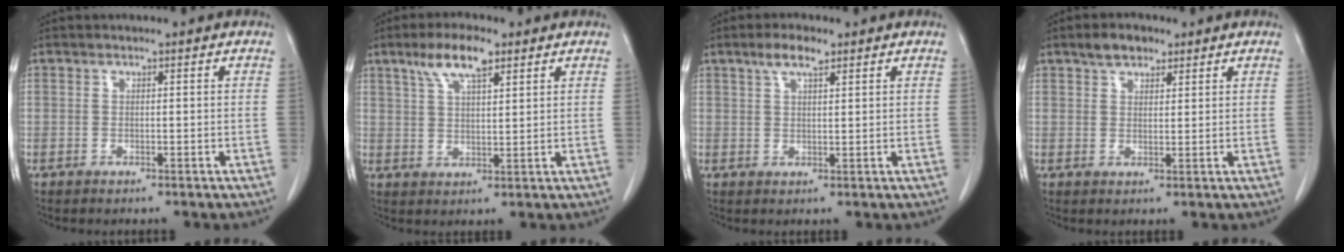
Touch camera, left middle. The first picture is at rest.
{"total": 6.9, "force": [4.3, 1.7, 5.1], "torque": [-0.104, 0.011, 0.080]}
{"total": 3.7, "force": [2.4, 1.0, 2.7], "torque": [-0.057, 0.008, 0.046]}
{"total": 3.9, "force": [2.7, 2.1, 1.9], "torque": [-0.035, 0.009, 0.049]}